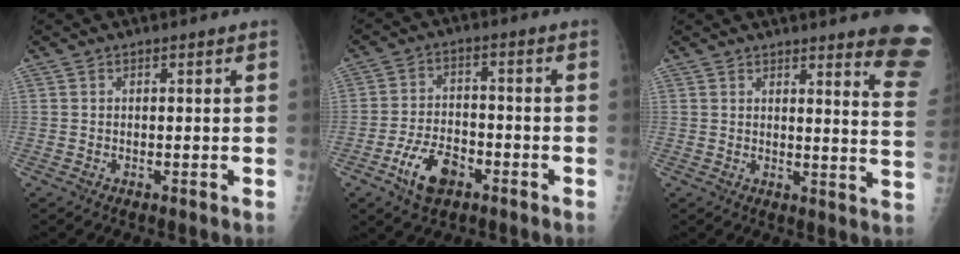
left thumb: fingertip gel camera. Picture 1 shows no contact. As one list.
[{"total": 8.3, "force": [-4.3, 4.8, 5.3], "torque": [-0.087, 0.021, -0.076]}, {"total": 14.0, "force": [12.0, 0.9, 7.3], "torque": [-0.061, -0.107, 0.116]}]